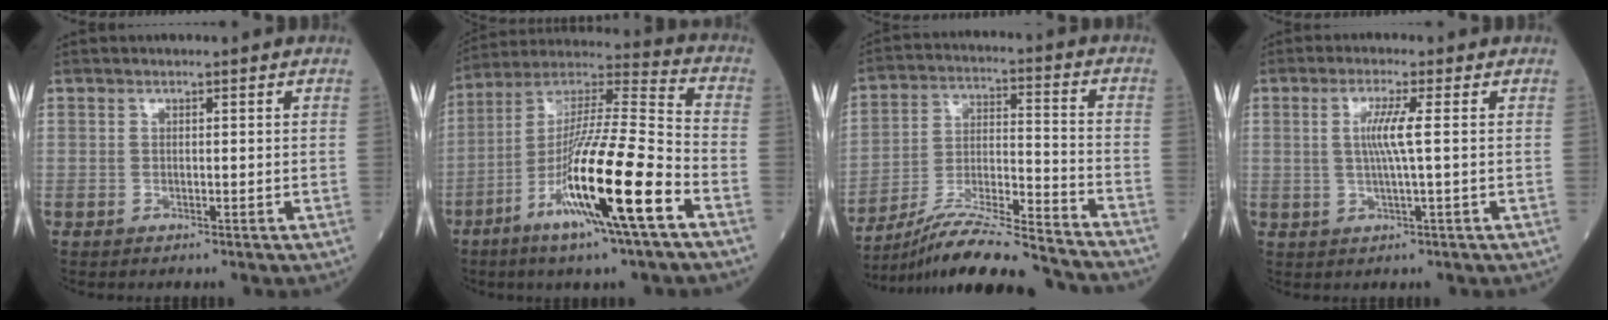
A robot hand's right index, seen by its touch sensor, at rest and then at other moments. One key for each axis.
{"total": 19.2, "fx": -8.1, "fy": 0.2, "fz": 17.4, "tx": -0.335, "ty": -0.028, "tz": -0.152}
{"total": 19.9, "fx": -18.1, "fy": 0.4, "fz": 8.2, "tx": -0.151, "ty": -0.010, "tz": -0.299}
{"total": 4.4, "fx": 0.5, "fy": -0.7, "fz": 4.3, "tx": -0.087, "ty": -0.002, "tz": 0.010}